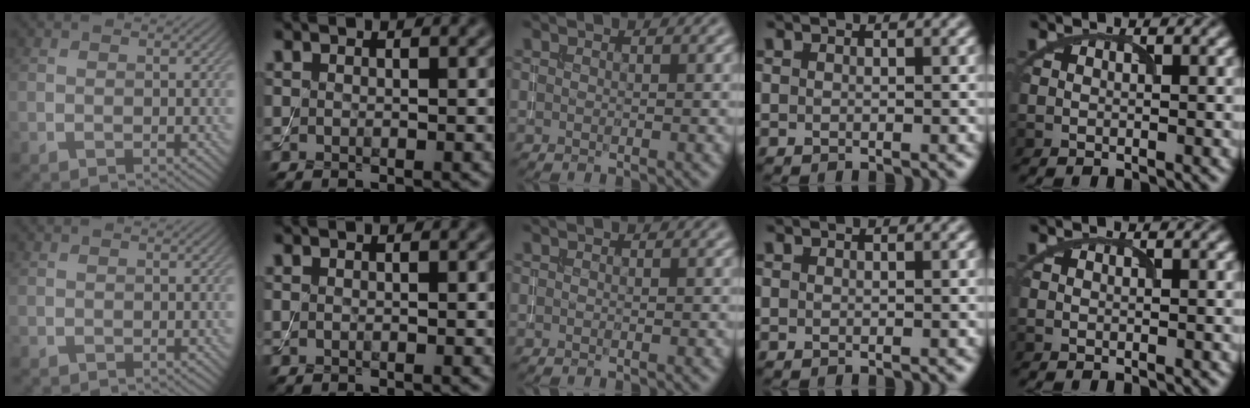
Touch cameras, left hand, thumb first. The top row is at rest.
{}